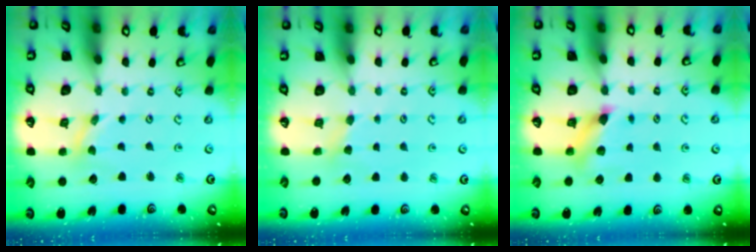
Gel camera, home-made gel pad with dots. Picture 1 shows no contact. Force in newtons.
{"total": 2.3, "press": 2.2, "slide": 0.4}
{"total": 7.0, "press": 7.0, "slide": 0.5}